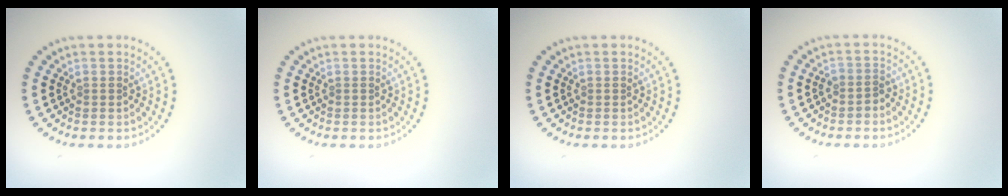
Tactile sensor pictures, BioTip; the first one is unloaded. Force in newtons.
{"total": 0.0}
{"total": 0.0}
{"total": 1.3, "press": 1.0, "slide": 0.8}